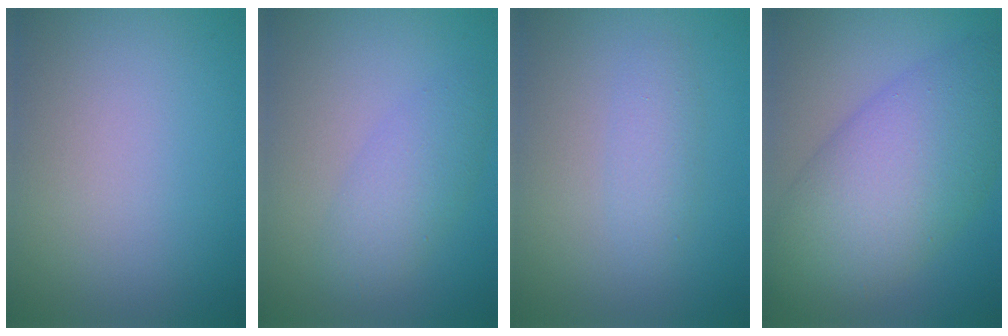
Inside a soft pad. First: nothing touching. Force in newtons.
{"total": 3.1, "press": 3.1, "slide": 0.0}
{"total": 1.9, "press": 1.9, "slide": 0.0}
{"total": 10.0, "press": 10.0, "slide": 0.0}